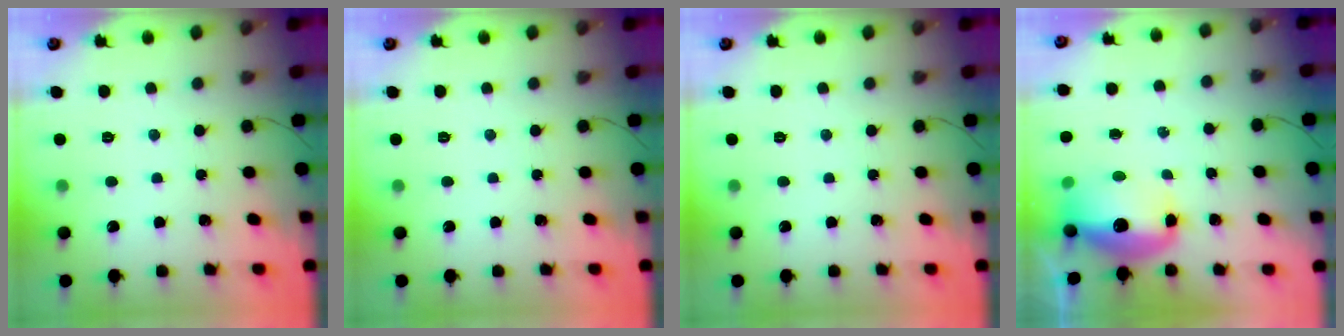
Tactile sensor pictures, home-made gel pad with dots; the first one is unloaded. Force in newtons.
{"total": 0.0}
{"total": 0.0}
{"total": 12.3, "press": 12.0, "slide": 2.7}